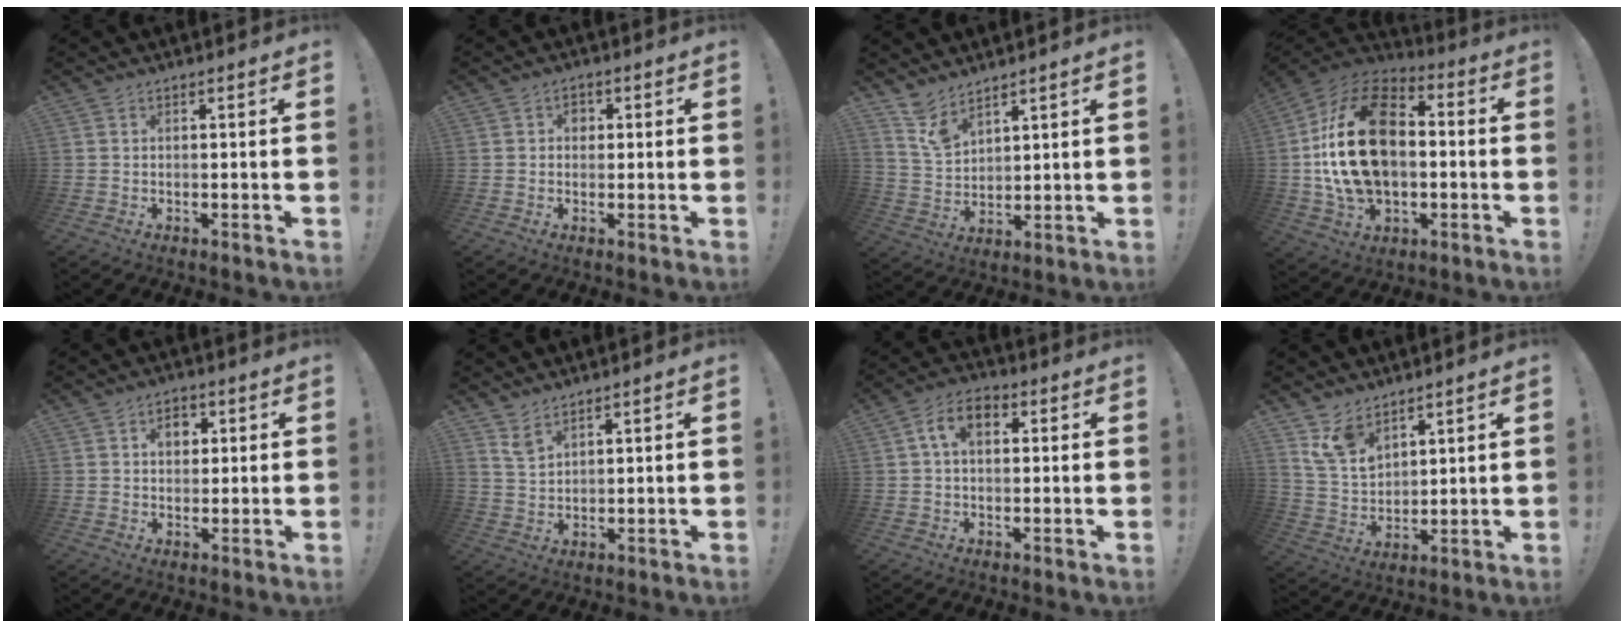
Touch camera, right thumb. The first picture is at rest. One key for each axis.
{"total": 2.8, "fx": 0.3, "fy": 2.4, "fz": 1.5, "tx": -0.018, "ty": 0.001, "tz": 0.003}
{"total": 7.4, "fx": 6.3, "fy": 2.8, "fz": 2.6, "tx": -0.059, "ty": -0.038, "tz": 0.123}
{"total": 26.4, "fx": 1.2, "fy": 17.0, "fz": 20.2, "tx": -0.377, "ty": 0.018, "tz": 0.027}
{"total": 5.4, "fx": 1.9, "fy": 4.2, "fz": 2.7, "tx": -0.028, "ty": -0.001, "tz": 0.027}
{"total": 4.3, "fx": 3.6, "fy": 1.5, "fz": 1.8, "tx": -0.030, "ty": -0.023, "tz": 0.066}
{"total": 8.4, "fx": 2.1, "fy": 5.4, "fz": 6.0, "tx": -0.098, "ty": 0.014, "tz": 0.042}
{"total": 10.5, "fx": 7.7, "fy": 6.0, "fz": 3.9, "tx": -0.085, "ty": -0.046, "tz": 0.155}